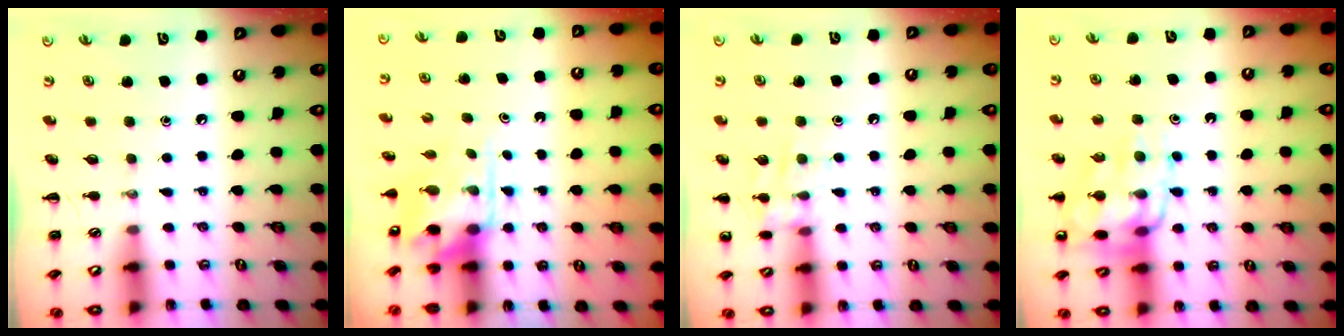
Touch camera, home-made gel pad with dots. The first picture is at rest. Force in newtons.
{"total": 4.9, "press": 4.9, "slide": 0.6}
{"total": 8.5, "press": 8.4, "slide": 1.6}
{"total": 13.5, "press": 13.4, "slide": 1.4}